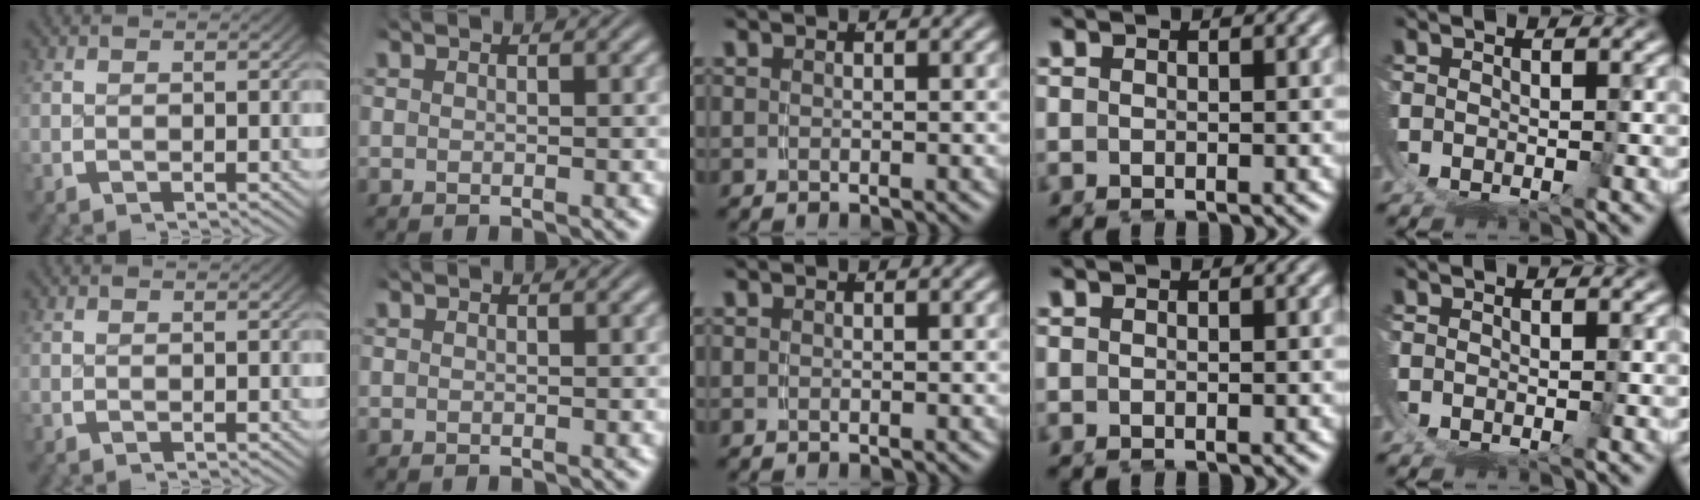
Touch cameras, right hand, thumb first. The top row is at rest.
{}